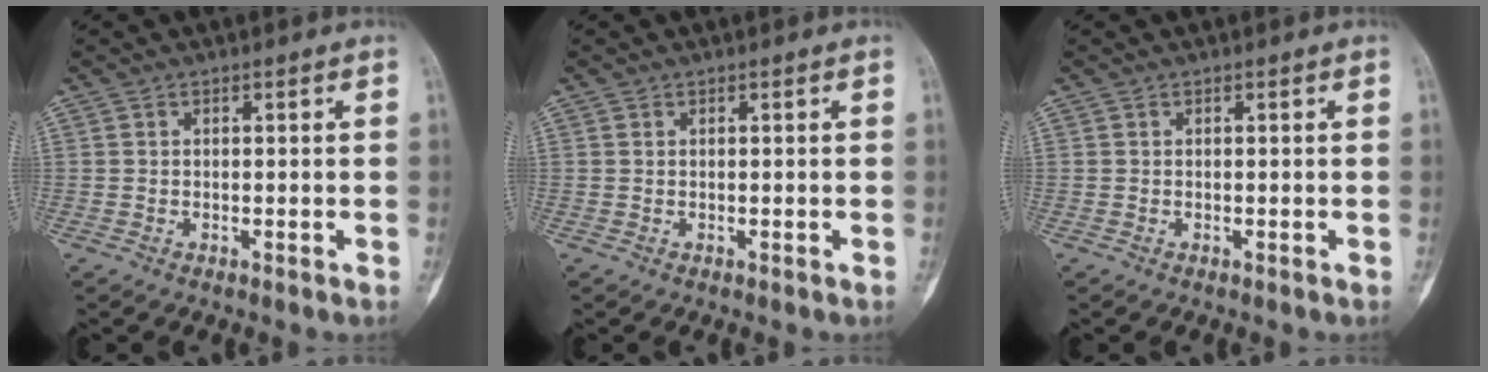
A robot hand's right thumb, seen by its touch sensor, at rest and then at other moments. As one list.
[{"total": 0.0}, {"total": 0.0}]